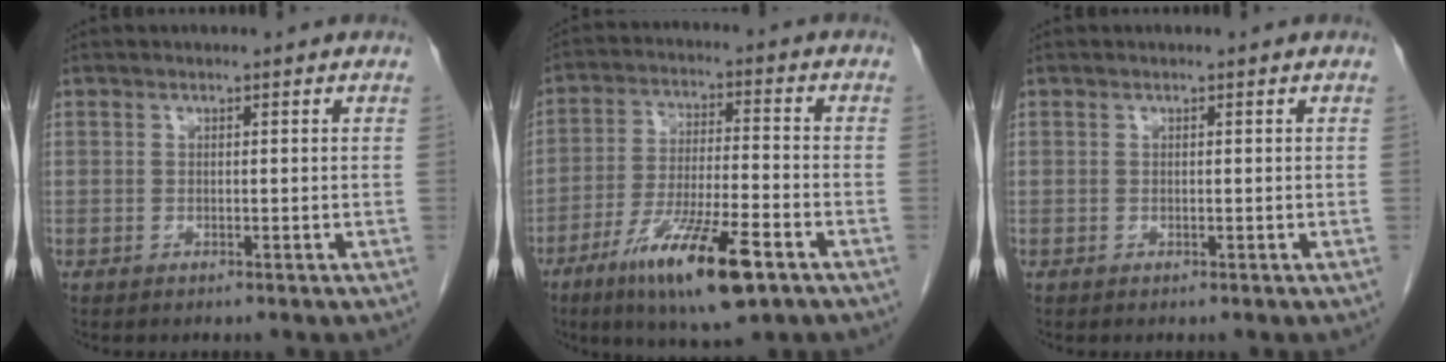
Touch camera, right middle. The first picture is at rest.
{"total": 14.3, "force": [-8.0, 2.1, 11.7], "torque": [-0.215, -0.025, -0.134]}
{"total": 0.0}